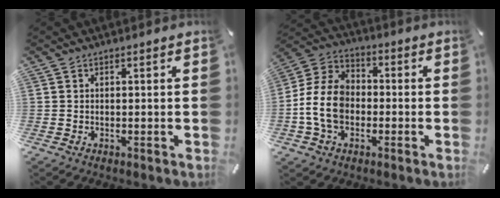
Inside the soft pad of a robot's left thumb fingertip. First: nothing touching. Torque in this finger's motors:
{"motor_torque": [0.66, 0.93, 0.76, 0.47, 0.51]}